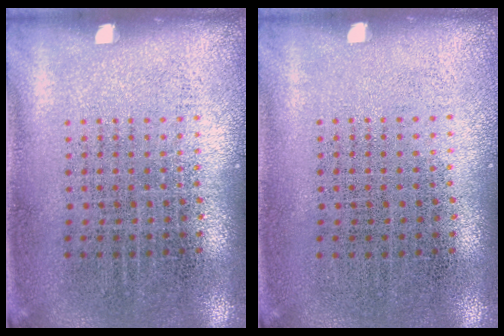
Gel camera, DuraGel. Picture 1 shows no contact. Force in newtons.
{"total": 0.0}